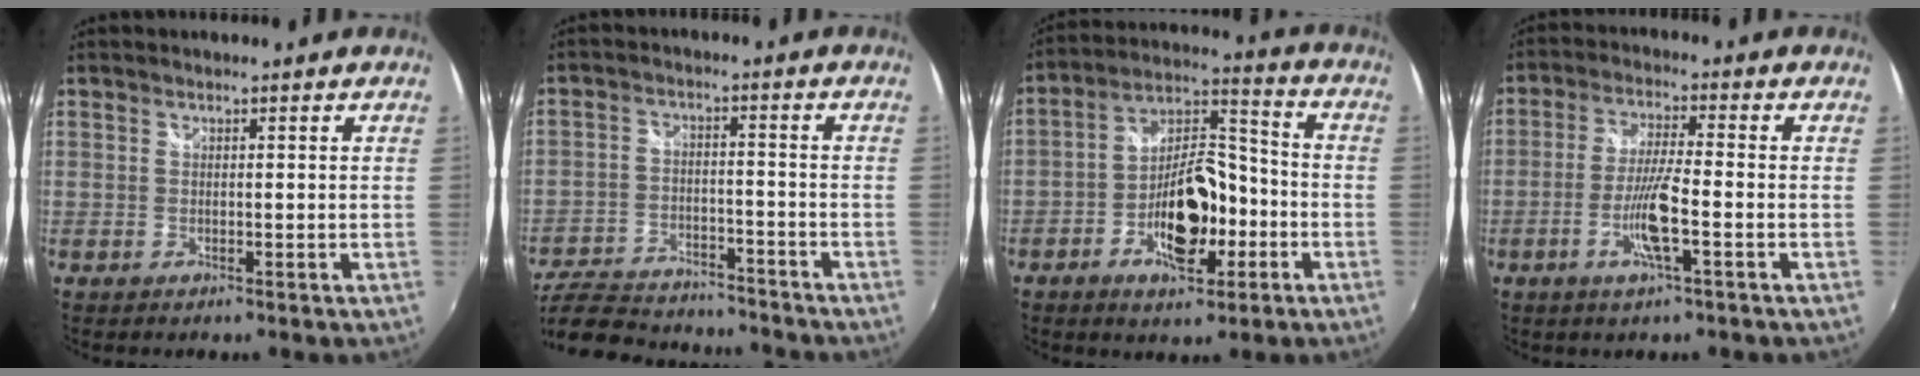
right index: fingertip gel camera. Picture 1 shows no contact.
{"total": 20.3, "force": [-16.9, 7.8, 8.1], "torque": [-0.195, -0.010, -0.250]}
{"total": 14.2, "force": [-5.2, 6.4, 11.5], "torque": [-0.203, 0.024, -0.081]}
{"total": 7.8, "force": [-2.8, 0.5, 7.3], "torque": [-0.145, -0.006, -0.056]}